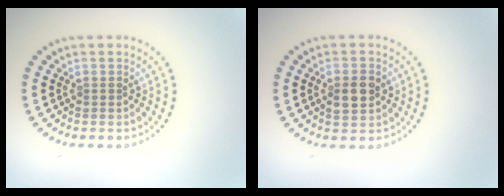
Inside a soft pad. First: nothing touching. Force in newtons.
{"total": 2.8, "press": 2.8, "slide": 0.2}